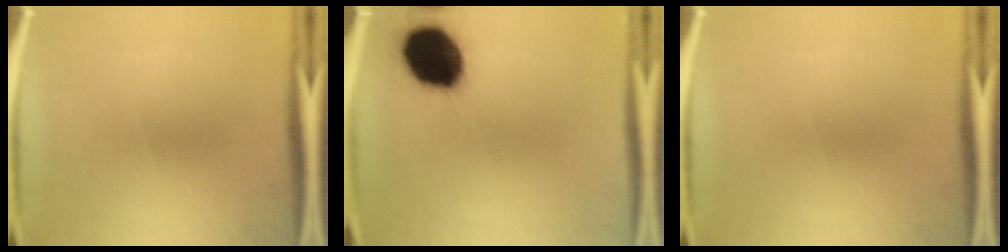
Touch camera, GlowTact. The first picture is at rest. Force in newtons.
{"total": 18.8}
{"total": 0.0}